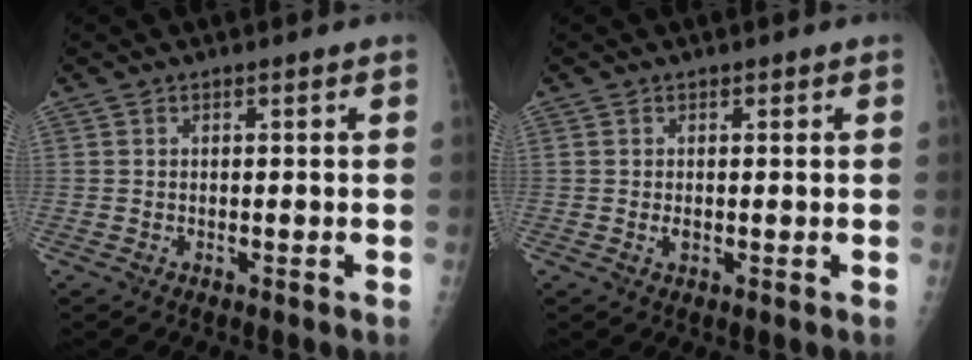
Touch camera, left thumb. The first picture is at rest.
{"total": 0.9, "force": [0.1, 0.6, 0.7], "torque": [-0.007, -0.001, 0.002]}